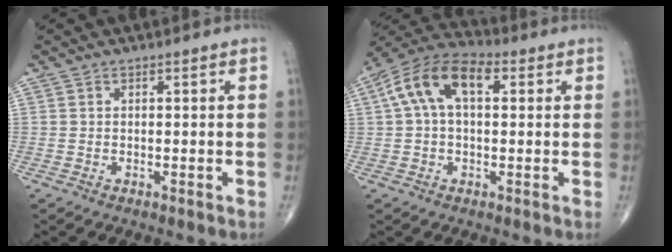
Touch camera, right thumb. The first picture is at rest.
{"total": 12.4, "force": [2.9, 6.9, 9.9], "torque": [-0.187, 0.038, 0.045]}